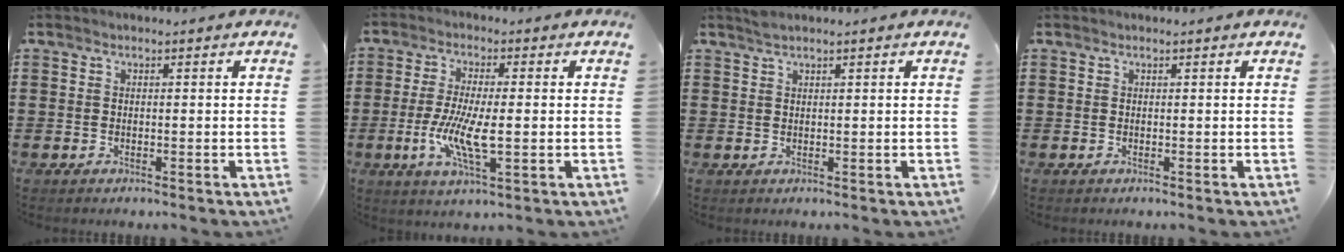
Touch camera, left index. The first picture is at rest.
{"total": 7.7, "force": [-1.5, 2.1, 7.3], "torque": [-0.151, -0.010, -0.031]}
{"total": 1.2, "force": [1.0, 0.0, 0.6], "torque": [-0.013, 0.001, 0.018]}
{"total": 0.0}